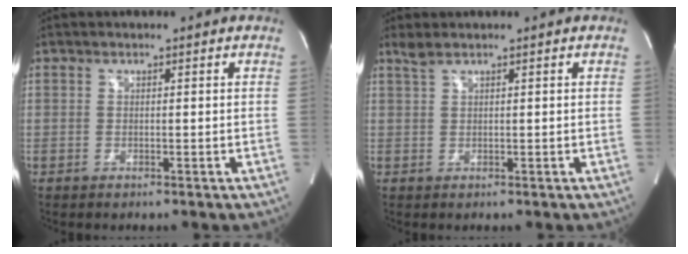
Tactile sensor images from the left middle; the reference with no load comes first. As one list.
[{"total": 1.3, "force": [1.2, -0.1, 0.7], "torque": [-0.022, 0.013, 0.028]}]